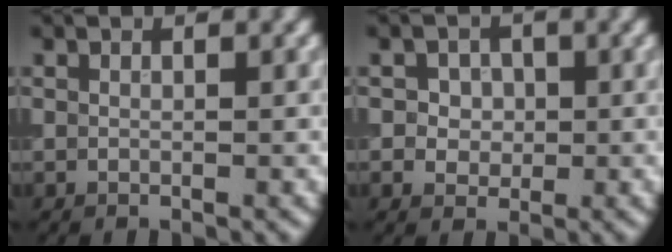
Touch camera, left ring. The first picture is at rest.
{"total": 2.6, "force": [0.4, 2.2, 1.3], "torque": [-0.021, 0.003, 0.002]}